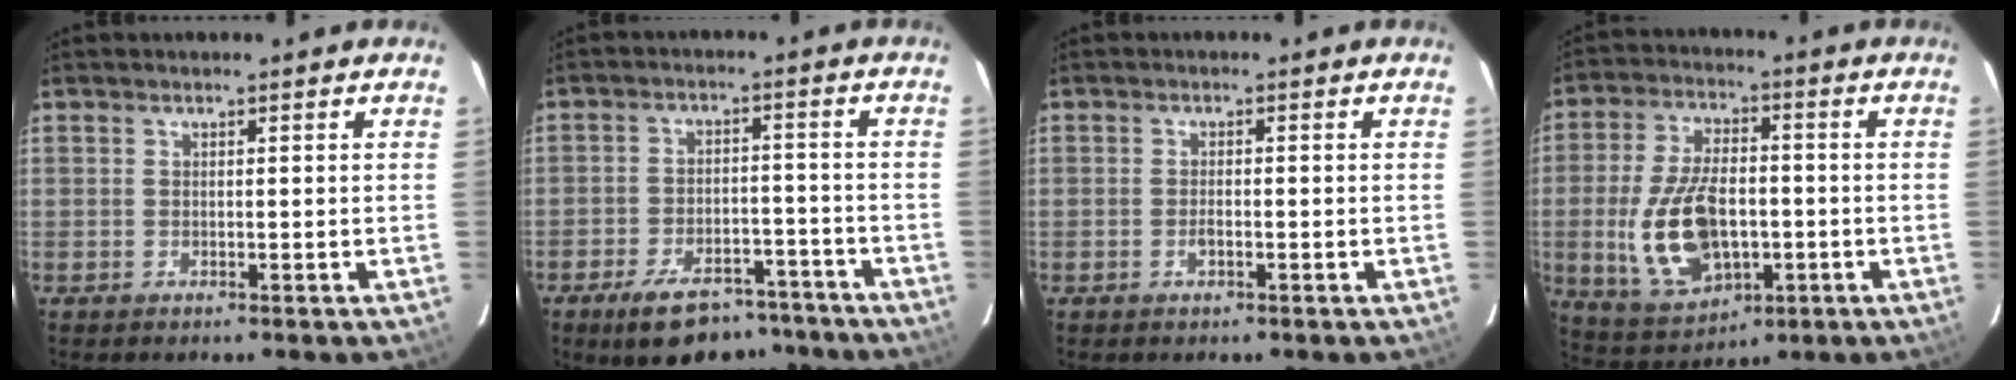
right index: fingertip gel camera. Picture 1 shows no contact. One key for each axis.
{"total": 14.3, "fx": -11.0, "fy": 6.2, "fz": 6.6, "tx": -0.132, "ty": 0.008, "tz": -0.149}
{"total": 1.5, "fx": -0.7, "fy": 0.8, "fz": 1.1, "tx": -0.023, "ty": 0.001, "tz": -0.012}
{"total": 15.9, "fx": -2.8, "fy": 9.0, "fz": 12.8, "tx": -0.270, "ty": -0.006, "tz": -0.031}